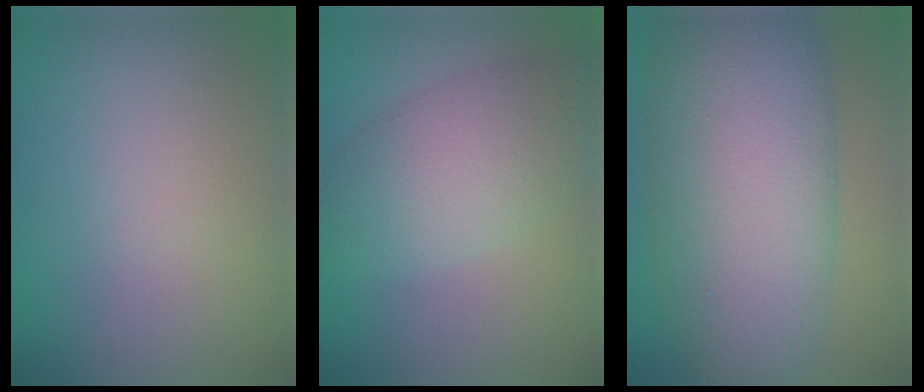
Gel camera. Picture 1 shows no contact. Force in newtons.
{"total": 6.1, "press": 6.1, "slide": 0.1}
{"total": 12.8, "press": 12.8, "slide": 0.2}